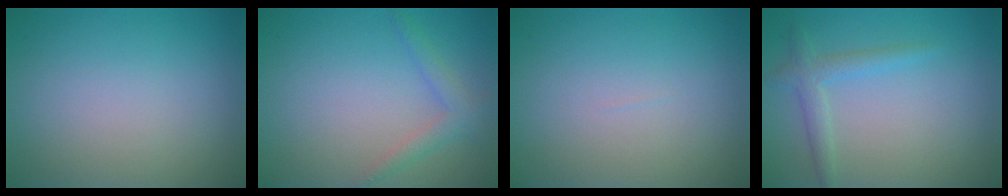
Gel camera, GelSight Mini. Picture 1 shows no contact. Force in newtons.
{"total": 1.9, "press": 1.9, "slide": 0.2}
{"total": 0.0}
{"total": 2.1, "press": 2.1, "slide": 0.1}